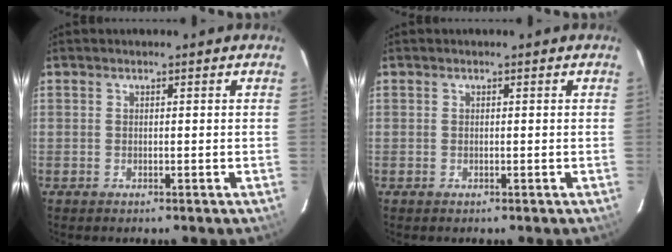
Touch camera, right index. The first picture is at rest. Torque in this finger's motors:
{"motor_torque": [-0.02, 0.02, 0.01, 0.00]}